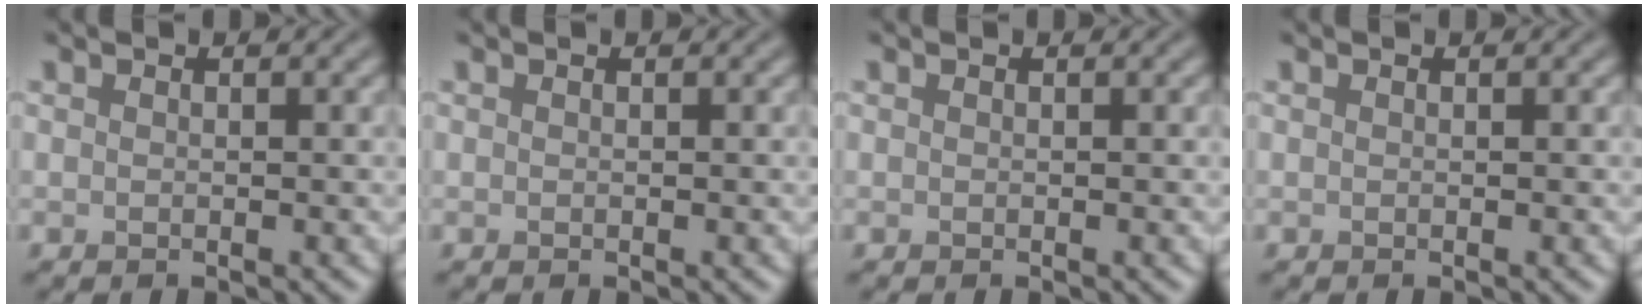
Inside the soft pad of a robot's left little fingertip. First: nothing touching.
{"total": 0.0}
{"total": 0.0}
{"total": 0.0}